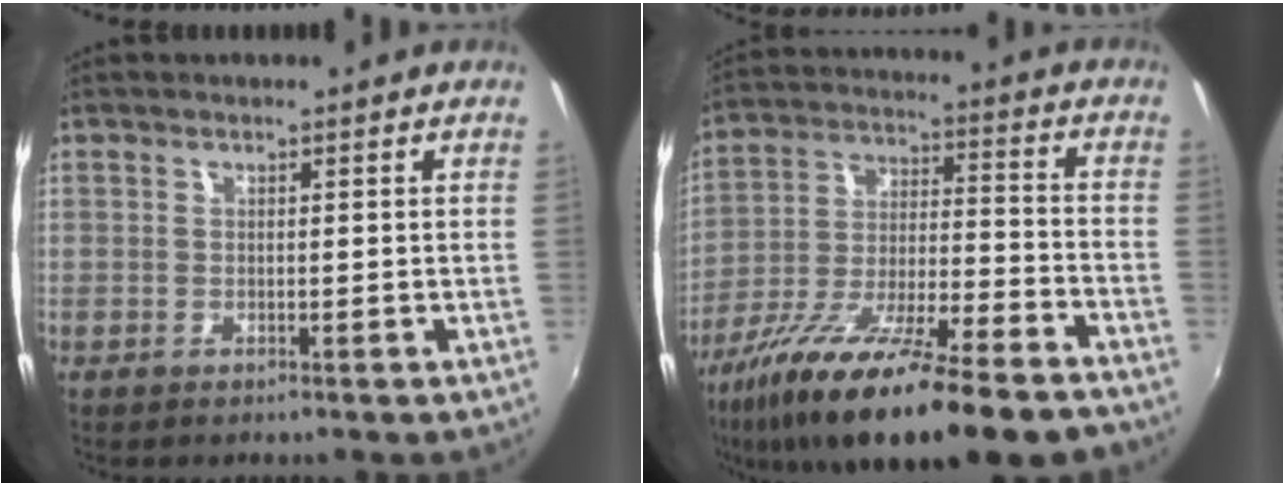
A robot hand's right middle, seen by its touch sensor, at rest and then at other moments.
{"total": 24.4, "force": [-17.7, 4.7, 16.1], "torque": [-0.286, -0.053, -0.284]}